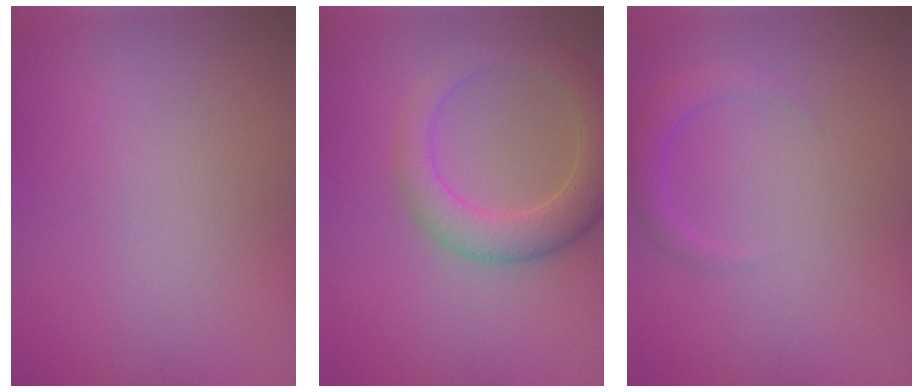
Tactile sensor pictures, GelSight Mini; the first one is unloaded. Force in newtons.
{"total": 4.9, "press": 4.9, "slide": 0.3}
{"total": 1.8, "press": 1.8, "slide": 0.1}